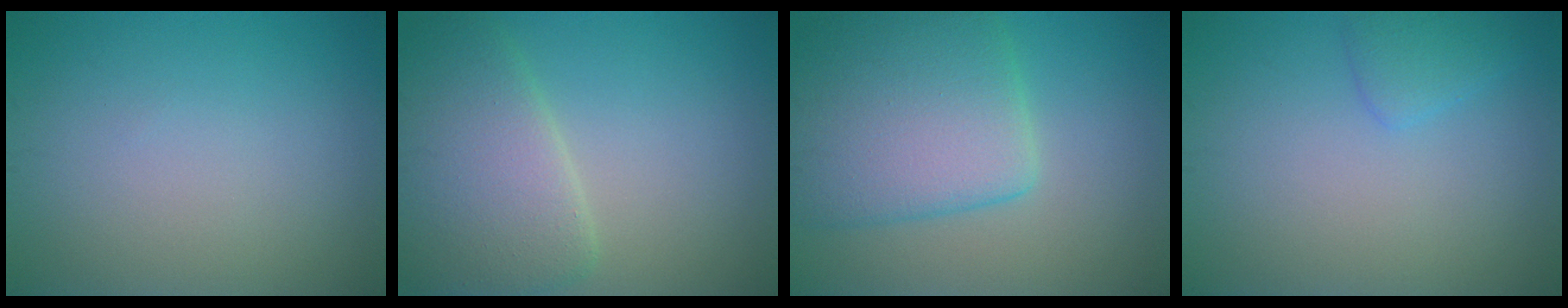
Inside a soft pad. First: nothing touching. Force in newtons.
{"total": 6.5, "press": 6.5, "slide": 0.2}
{"total": 8.2, "press": 8.2, "slide": 0.6}
{"total": 1.6, "press": 1.6, "slide": 0.1}